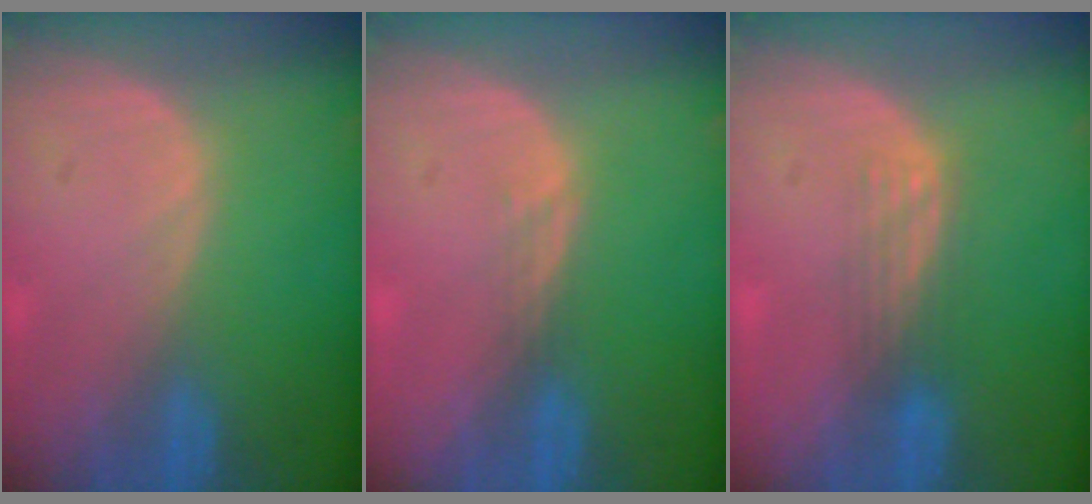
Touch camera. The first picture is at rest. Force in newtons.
{"total": 1.1, "press": 0.9, "slide": 0.7}
{"total": 2.9, "press": 2.6, "slide": 1.3}